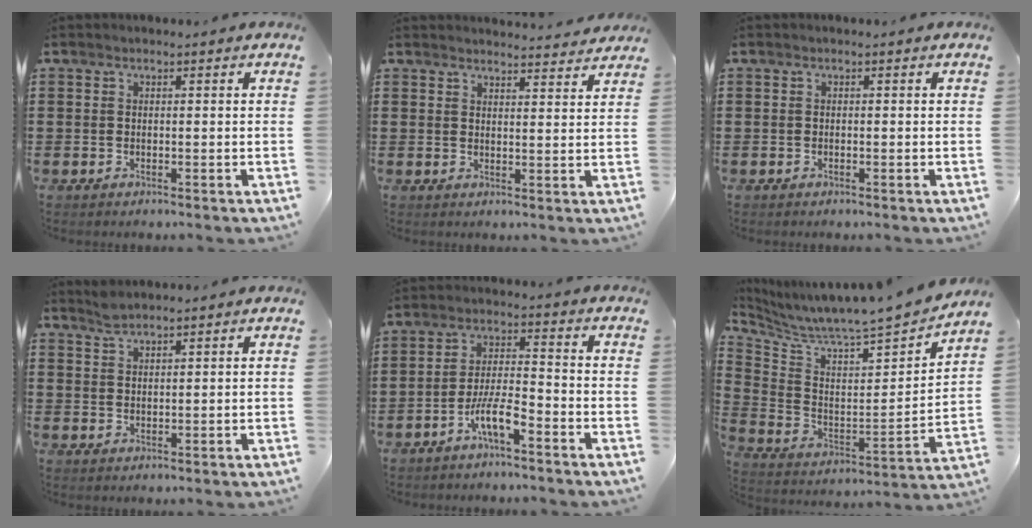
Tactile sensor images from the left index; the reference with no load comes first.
{"total": 3.1, "force": [3.1, -0.1, 0.2], "torque": [-0.006, -0.017, 0.055]}
{"total": 0.0}
{"total": 2.0, "force": [1.9, 0.2, 0.7], "torque": [-0.017, 0.001, 0.036]}
{"total": 6.4, "force": [-4.1, 1.2, 4.7], "torque": [-0.105, -0.001, -0.081]}
{"total": 5.9, "force": [5.7, -0.9, 1.2], "torque": [-0.059, -0.068, 0.086]}